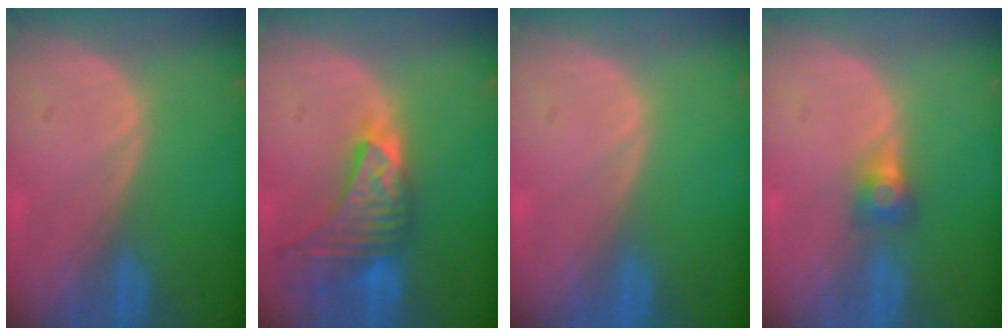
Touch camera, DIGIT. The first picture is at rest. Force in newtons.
{"total": 9.1, "press": 8.2, "slide": 4.0}
{"total": 0.0}
{"total": 2.7, "press": 2.5, "slide": 0.9}